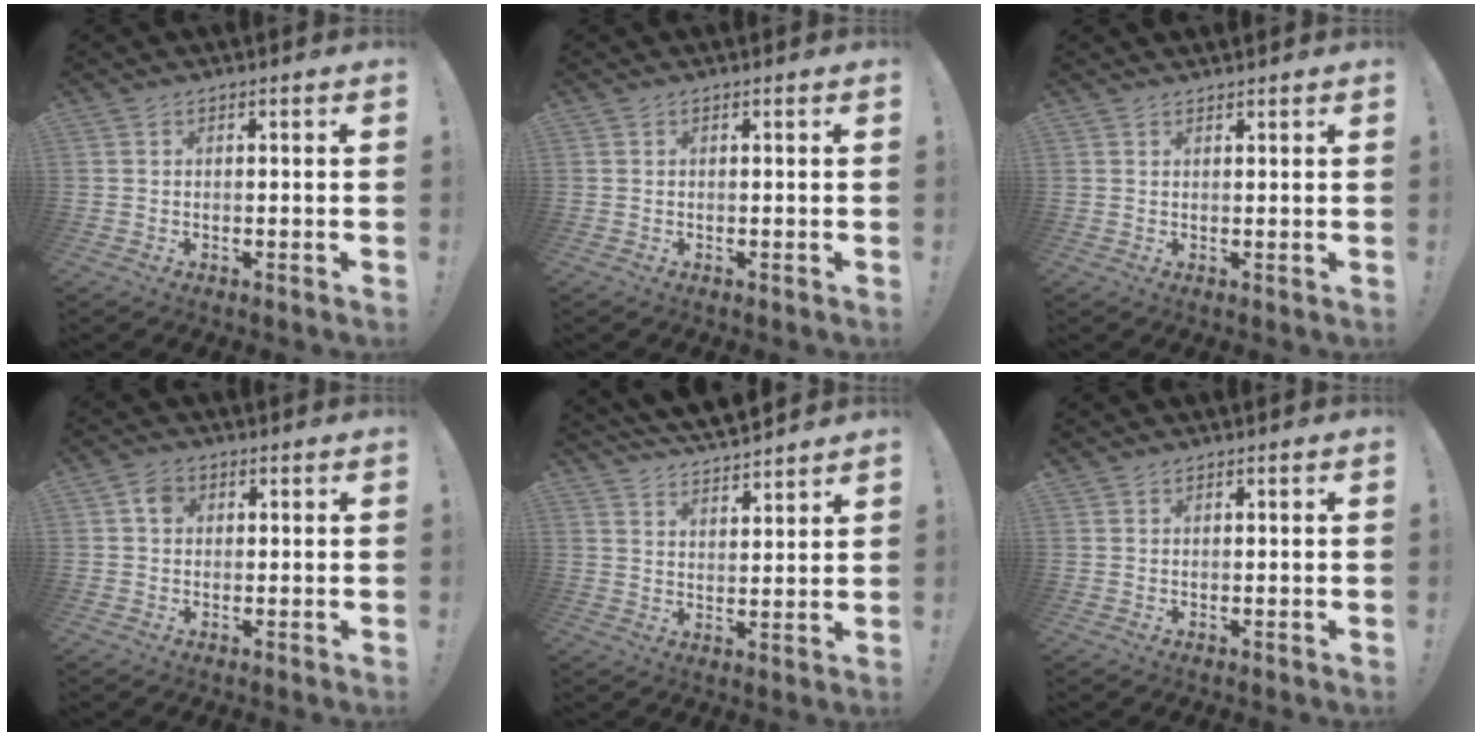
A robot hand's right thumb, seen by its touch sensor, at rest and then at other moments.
{"total": 0.0}
{"total": 1.1, "force": [1.0, 0.2, 0.1], "torque": [0.003, -0.006, 0.019]}
{"total": 3.8, "force": [1.0, 3.1, 2.0], "torque": [-0.029, 0.006, 0.017]}
{"total": 7.0, "force": [6.5, 1.7, 1.9], "torque": [-0.041, -0.057, 0.118]}
{"total": 0.7, "force": [0.7, 0.3, 0.1], "torque": [0.005, -0.002, 0.012]}